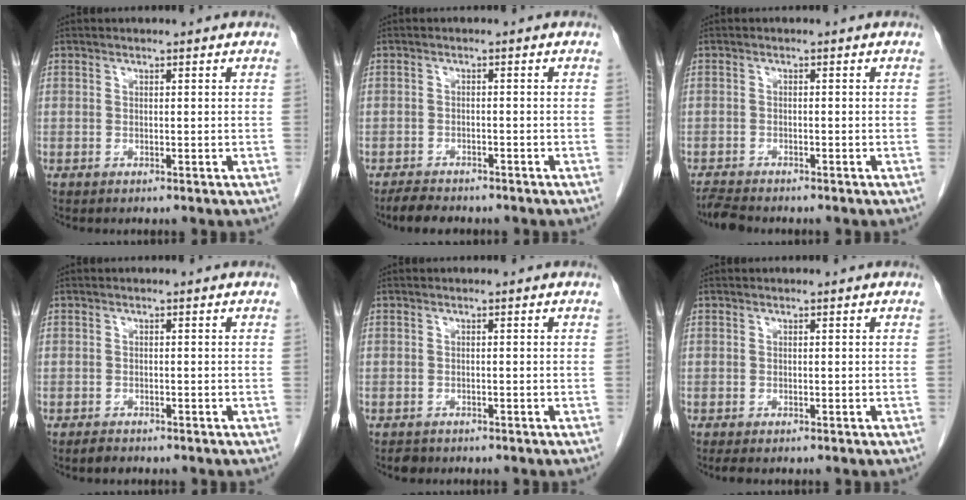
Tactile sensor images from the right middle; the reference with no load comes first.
{"total": 3.8, "force": [-3.4, 1.3, 1.2], "torque": [-0.027, -0.006, -0.054]}
{"total": 2.9, "force": [-2.8, 0.2, 0.8], "torque": [-0.018, -0.013, -0.050]}
{"total": 1.2, "force": [-1.1, 0.5, 0.4], "torque": [-0.014, -0.002, -0.015]}
{"total": 1.2, "force": [-1.0, 0.7, 0.1], "torque": [-0.008, 0.000, -0.015]}
{"total": 0.7, "force": [-0.6, 0.2, 0.3], "torque": [-0.008, -0.002, -0.009]}